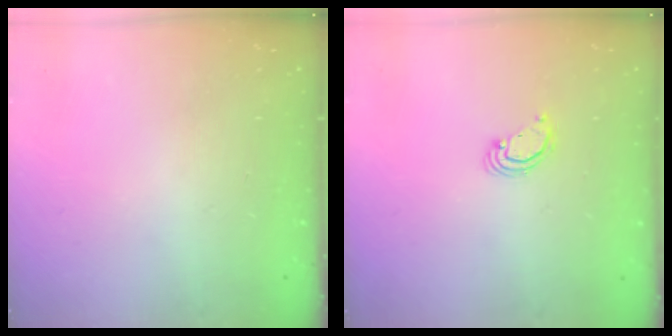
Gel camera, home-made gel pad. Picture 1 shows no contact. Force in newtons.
{"total": 2.2, "press": 2.2, "slide": 0.2}